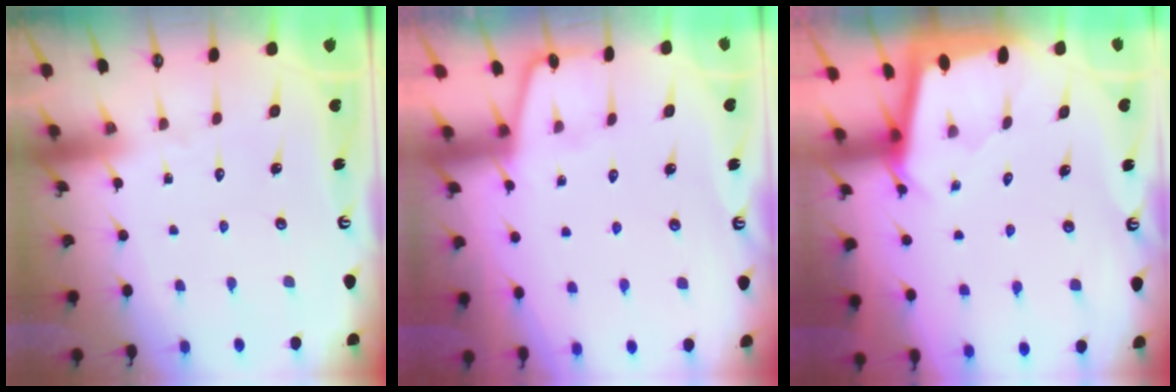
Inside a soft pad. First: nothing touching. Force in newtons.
{"total": 1.9, "press": 1.8, "slide": 0.3}
{"total": 2.1, "press": 2.1, "slide": 0.2}